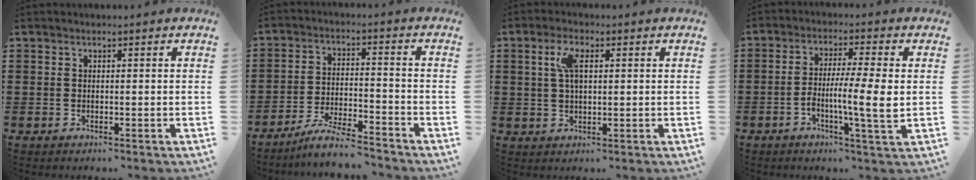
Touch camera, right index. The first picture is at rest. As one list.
[{"total": 6.1, "force": [-5.7, 0.1, 2.2], "torque": [-0.050, -0.005, -0.110]}, {"total": 4.5, "force": [1.2, 1.8, 3.9], "torque": [-0.084, 0.011, 0.018]}, {"total": 7.5, "force": [-1.3, 0.3, 7.3], "torque": [-0.128, -0.003, -0.026]}]